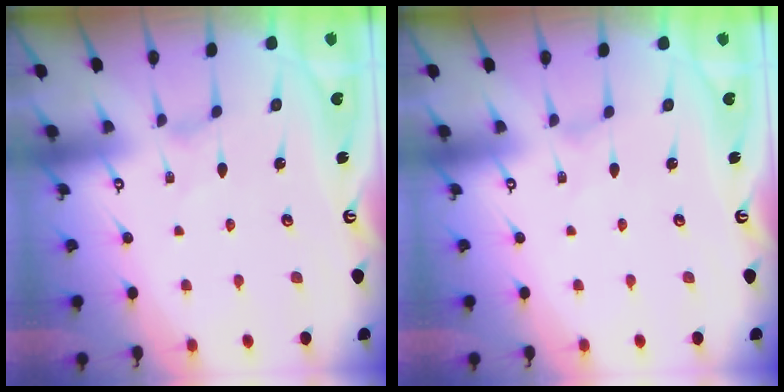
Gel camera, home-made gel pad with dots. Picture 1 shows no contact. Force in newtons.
{"total": 0.0}